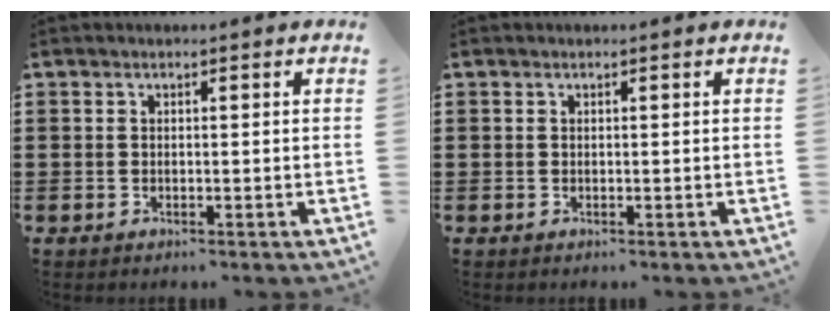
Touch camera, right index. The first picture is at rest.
{"total": 0.0}